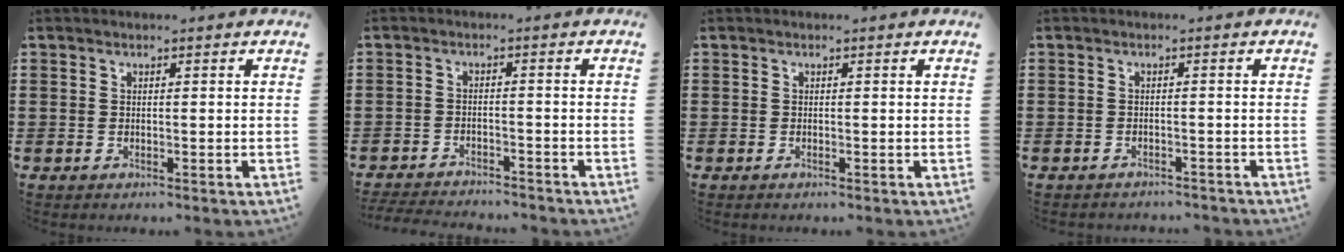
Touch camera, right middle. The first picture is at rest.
{"total": 3.1, "force": [-3.1, 0.2, 0.3], "torque": [-0.017, -0.005, -0.066]}
{"total": 0.0}
{"total": 1.1, "force": [-1.1, 0.1, 0.1], "torque": [-0.007, -0.001, -0.024]}